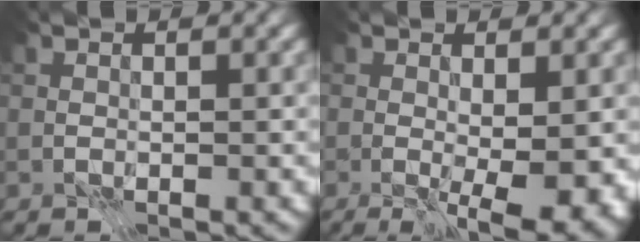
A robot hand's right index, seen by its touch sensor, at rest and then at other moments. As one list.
[{"total": 5.7, "force": [-1.2, 1.4, 5.4], "torque": [-0.079, -0.012, -0.014]}]